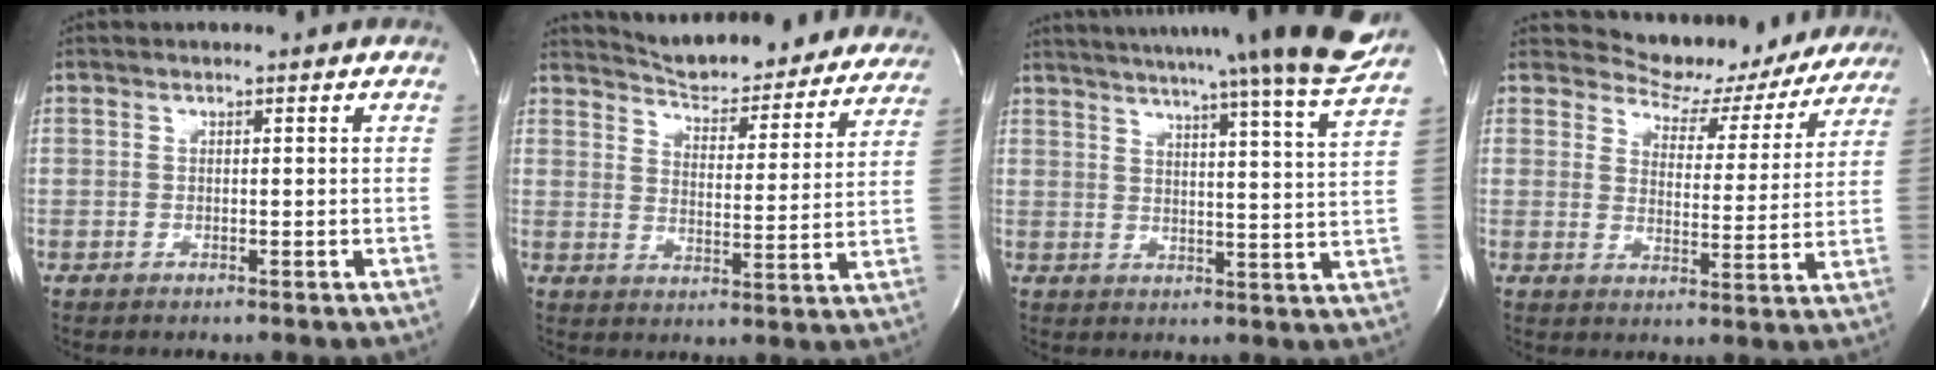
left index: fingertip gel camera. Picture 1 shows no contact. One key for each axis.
{"total": 21.7, "fx": 20.3, "fy": 5.3, "fz": 5.5, "tx": -0.070, "ty": -0.041, "tz": 0.250}
{"total": 24.5, "fx": 21.8, "fy": -1.5, "fz": 11.2, "tx": -0.179, "ty": -0.056, "tz": 0.274}
{"total": 12.4, "fx": 11.7, "fy": 4.2, "fz": 0.6, "tx": 0.006, "ty": -0.017, "tz": 0.130}